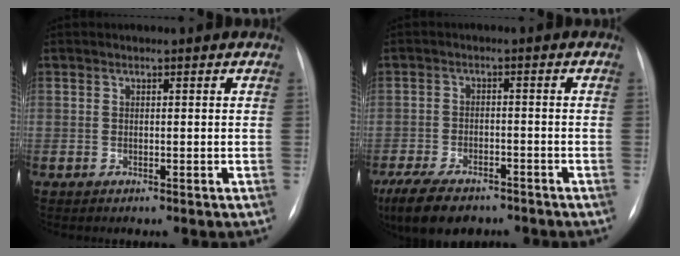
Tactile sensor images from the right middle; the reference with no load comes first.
{"total": 10.9, "force": [-8.1, 4.6, 5.6], "torque": [-0.109, -0.010, -0.125]}